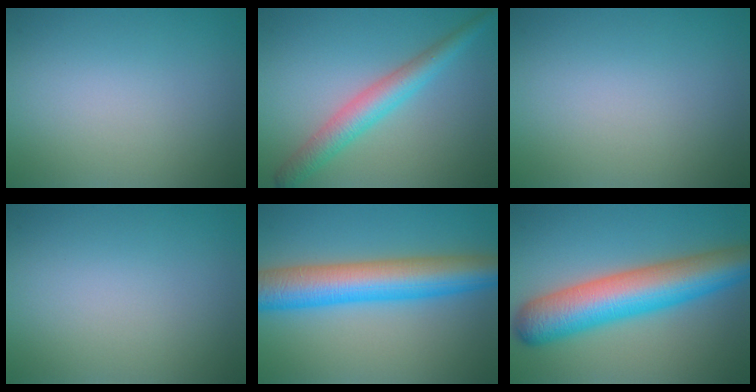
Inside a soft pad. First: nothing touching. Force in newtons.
{"total": 4.0, "press": 4.0, "slide": 0.1}
{"total": 0.0}
{"total": 0.0}
{"total": 9.3, "press": 9.3, "slide": 0.1}
{"total": 9.9, "press": 9.9, "slide": 0.3}